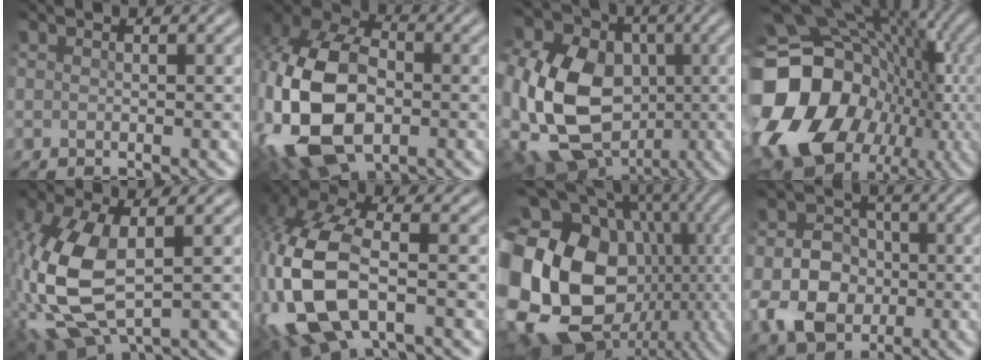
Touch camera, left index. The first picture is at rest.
{"total": 16.2, "force": [-3.2, 11.0, 11.5], "torque": [-0.260, -0.028, -0.054]}
{"total": 16.0, "force": [-2.0, 12.1, 10.3], "torque": [-0.251, -0.007, -0.029]}
{"total": 20.5, "force": [-3.7, 16.4, 11.8], "torque": [-0.243, -0.028, -0.060]}
{"total": 11.1, "force": [-0.6, 5.3, 9.7], "torque": [-0.256, -0.008, -0.006]}
{"total": 11.3, "force": [-2.3, 6.2, 9.1], "torque": [-0.239, -0.005, -0.047]}
{"total": 22.6, "force": [-0.6, 18.1, 13.6], "torque": [-0.271, 0.002, -0.018]}
{"total": 7.7, "force": [-1.7, 6.1, 4.3], "torque": [-0.086, -0.010, -0.040]}